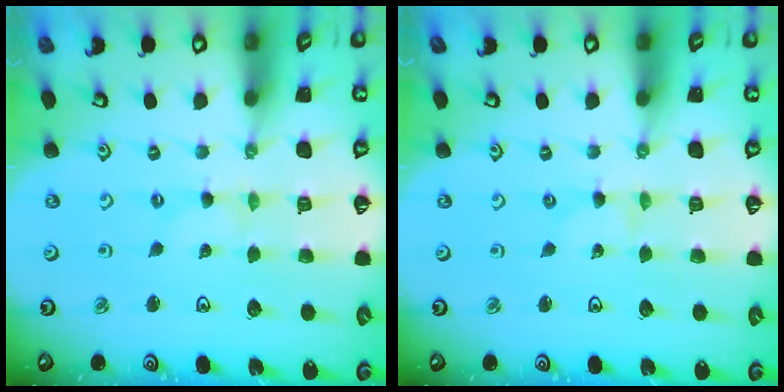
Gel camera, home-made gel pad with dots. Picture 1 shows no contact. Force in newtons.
{"total": 0.0}